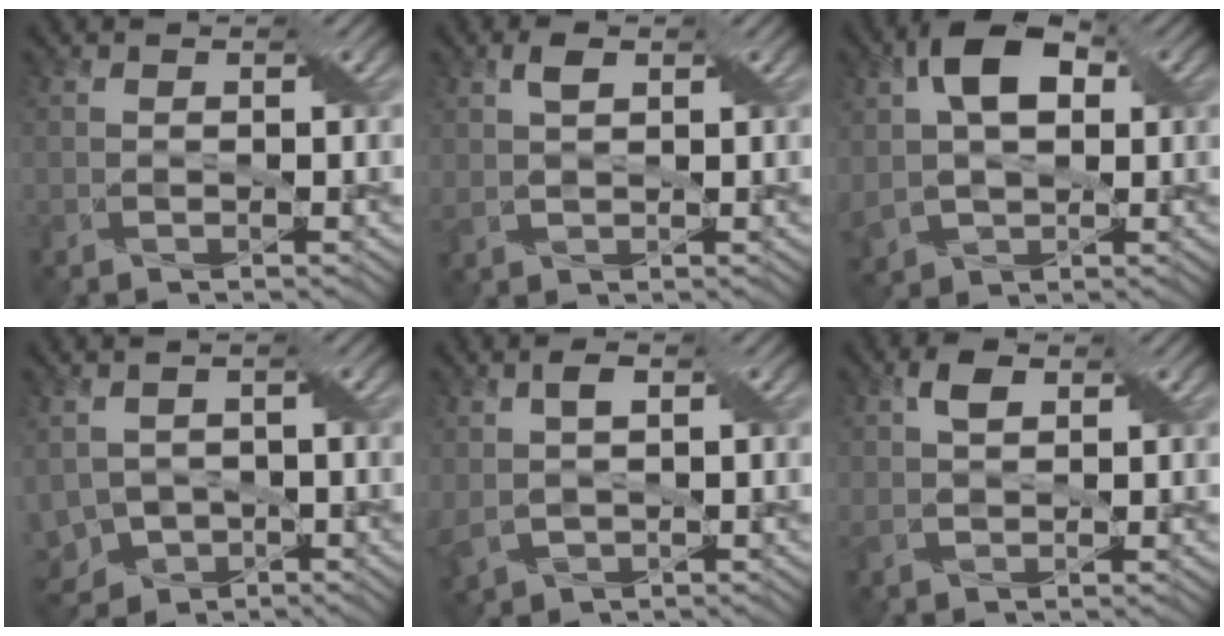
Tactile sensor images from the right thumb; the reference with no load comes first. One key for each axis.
{"total": 3.1, "fx": 1.4, "fy": 1.7, "fz": 2.2, "tx": -0.052, "ty": 0.004, "tz": 0.024}
{"total": 11.1, "fx": 2.5, "fy": 7.5, "fz": 7.8, "tx": -0.179, "ty": 0.006, "tz": 0.036}
{"total": 6.1, "fx": -2.5, "fy": 4.2, "fz": 3.7, "tx": -0.089, "ty": -0.017, "tz": -0.048}
{"total": 4.5, "fx": 1.0, "fy": 2.9, "fz": 3.3, "tx": -0.080, "ty": 0.000, "tz": 0.017}
{"total": 3.7, "fx": 1.6, "fy": 2.2, "fz": 2.4, "tx": -0.053, "ty": 0.004, "tz": 0.026}